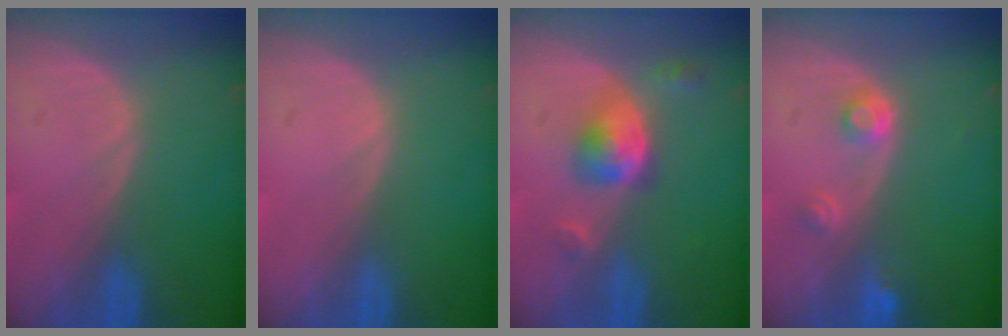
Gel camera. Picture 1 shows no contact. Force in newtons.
{"total": 0.0}
{"total": 5.5, "press": 5.0, "slide": 2.3}
{"total": 3.0, "press": 2.8, "slide": 1.0}